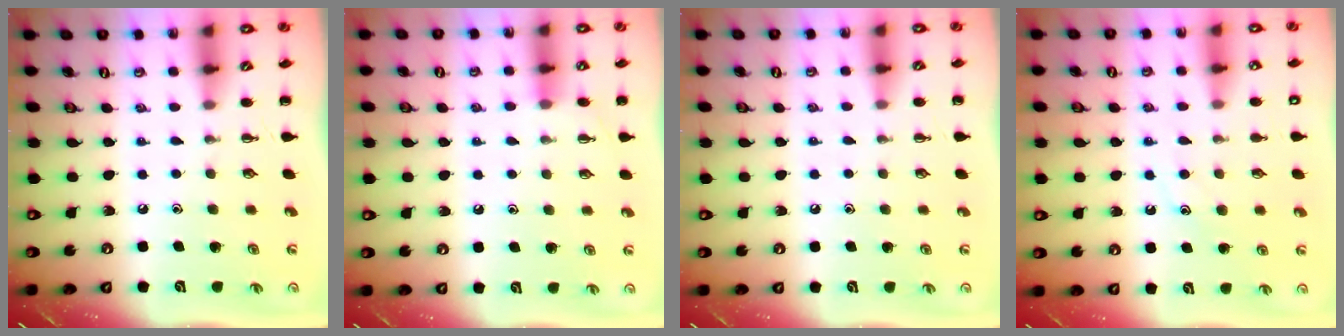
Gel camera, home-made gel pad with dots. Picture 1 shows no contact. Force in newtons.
{"total": 4.2, "press": 4.0, "slide": 1.2}
{"total": 3.5, "press": 3.3, "slide": 1.2}
{"total": 9.7, "press": 9.6, "slide": 1.2}